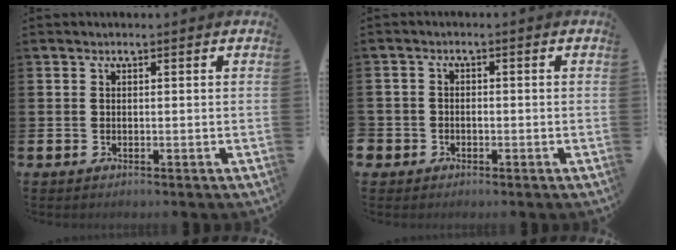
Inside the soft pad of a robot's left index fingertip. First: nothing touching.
{"total": 1.5, "force": [-0.8, 1.2, 0.1], "torque": [-0.003, 0.002, -0.020]}